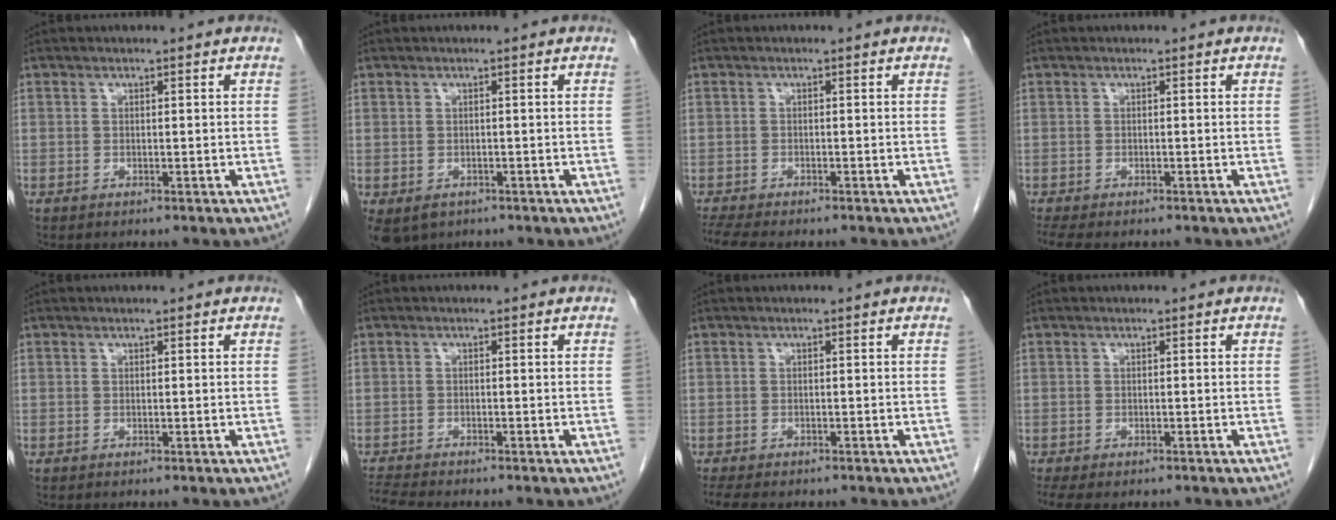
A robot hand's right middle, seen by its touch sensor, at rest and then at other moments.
{"total": 5.3, "force": [-3.1, 3.8, 2.0], "torque": [-0.038, -0.006, -0.042]}
{"total": 7.5, "force": [-6.5, 1.5, 3.5], "torque": [-0.060, -0.008, -0.100]}
{"total": 6.9, "force": [-5.7, 2.1, 3.2], "torque": [-0.055, -0.008, -0.083]}
{"total": 0.0}
{"total": 3.7, "force": [-3.5, -0.3, 0.9], "torque": [-0.025, -0.017, -0.062]}
{"total": 5.8, "force": [-4.8, 1.6, 2.7], "torque": [-0.045, -0.013, -0.070]}
{"total": 6.0, "force": [-4.5, 2.5, 3.0], "torque": [-0.057, -0.010, -0.067]}